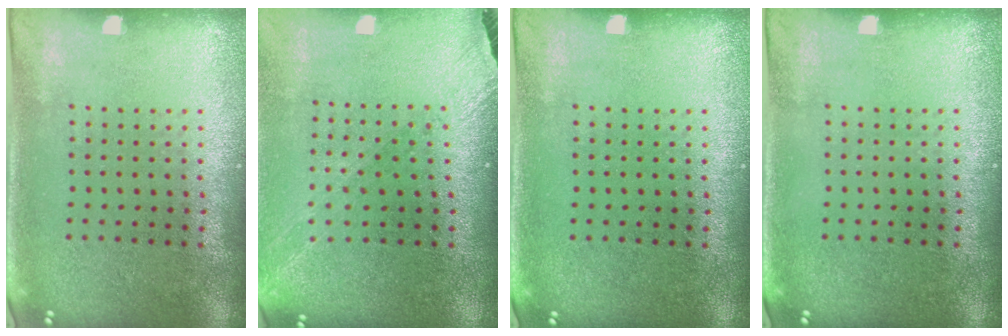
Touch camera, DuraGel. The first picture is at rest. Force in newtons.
{"total": 1.4, "press": 1.3, "slide": 0.2}
{"total": 0.0}
{"total": 0.0}